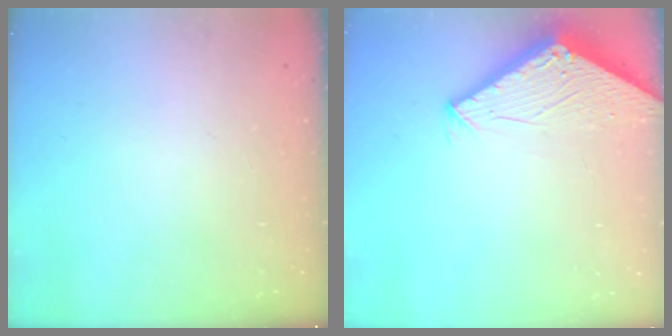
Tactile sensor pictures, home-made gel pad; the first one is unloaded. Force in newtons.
{"total": 2.9, "press": 2.9, "slide": 0.2}